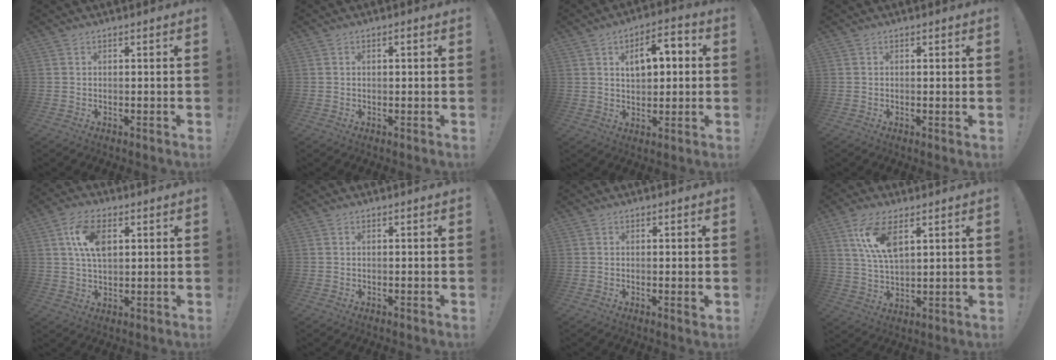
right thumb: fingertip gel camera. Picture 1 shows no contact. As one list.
[{"total": 0.6, "force": [-0.1, 0.2, 0.6], "torque": [-0.010, 0.002, -0.002]}, {"total": 9.5, "force": [2.2, 5.5, 7.4], "torque": [-0.095, -0.001, 0.034]}, {"total": 0.8, "force": [0.3, 0.2, 0.8], "torque": [-0.012, 0.000, 0.004]}, {"total": 10.4, "force": [3.3, 5.8, 8.0], "torque": [-0.136, 0.002, 0.060]}, {"total": 0.0}, {"total": 1.6, "force": [0.3, 0.3, 1.6], "torque": [-0.016, -0.003, 0.003]}, {"total": 10.7, "force": [5.2, 4.7, 8.1], "torque": [-0.161, -0.015, 0.093]}]